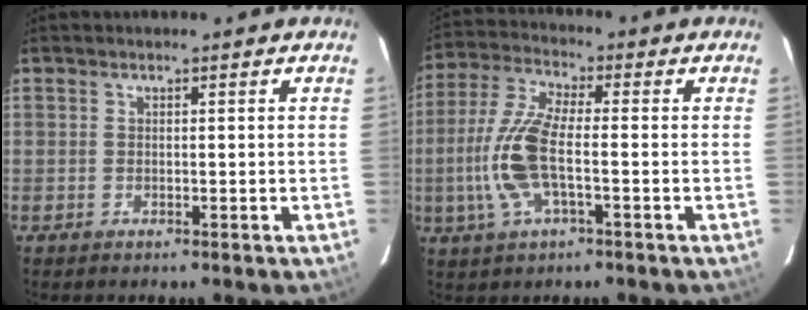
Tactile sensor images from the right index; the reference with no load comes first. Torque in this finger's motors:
{"motor_torque": [1.69, -0.22, 0.60, 0.15]}